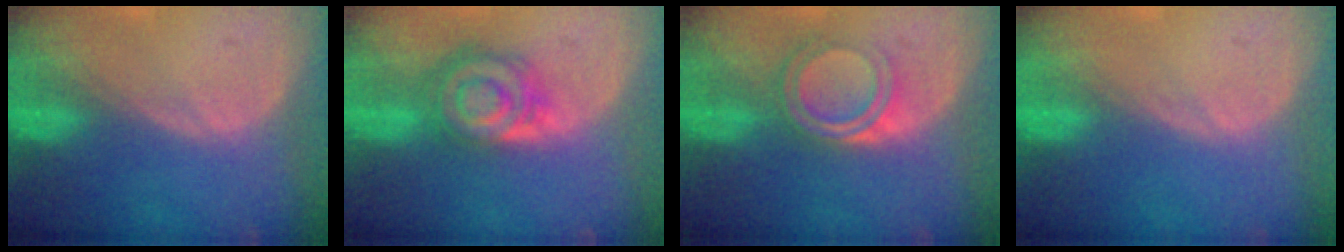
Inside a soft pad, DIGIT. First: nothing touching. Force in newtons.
{"total": 8.0, "press": 7.0, "slide": 3.9}
{"total": 4.8, "press": 4.7, "slide": 1.1}
{"total": 0.0}